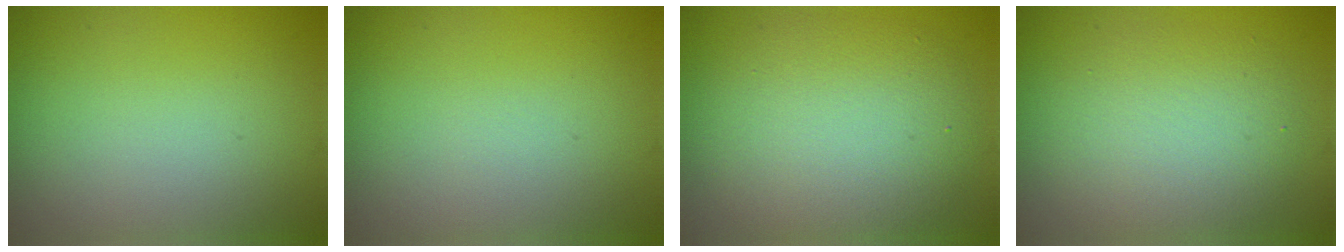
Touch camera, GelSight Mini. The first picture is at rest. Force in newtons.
{"total": 0.0}
{"total": 6.9, "press": 6.9, "slide": 0.3}
{"total": 5.8, "press": 5.8, "slide": 0.2}